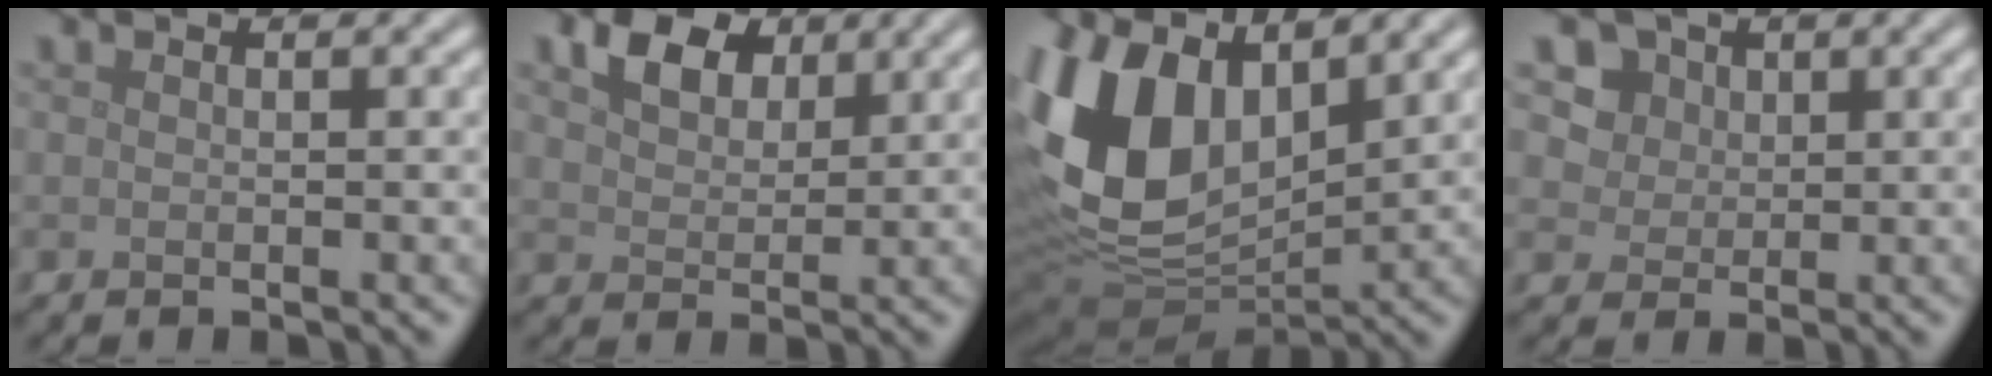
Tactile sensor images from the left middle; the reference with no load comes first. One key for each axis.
{"total": 4.4, "fx": 2.6, "fy": 2.7, "fz": 2.4, "tx": -0.051, "ty": 0.004, "tz": 0.043}
{"total": 13.5, "fx": 3.3, "fy": 8.4, "fz": 10.0, "tx": -0.237, "ty": -0.002, "tz": 0.057}
{"total": 6.3, "fx": 3.2, "fy": 4.8, "fz": 2.4, "tx": -0.054, "ty": 0.000, "tz": 0.054}